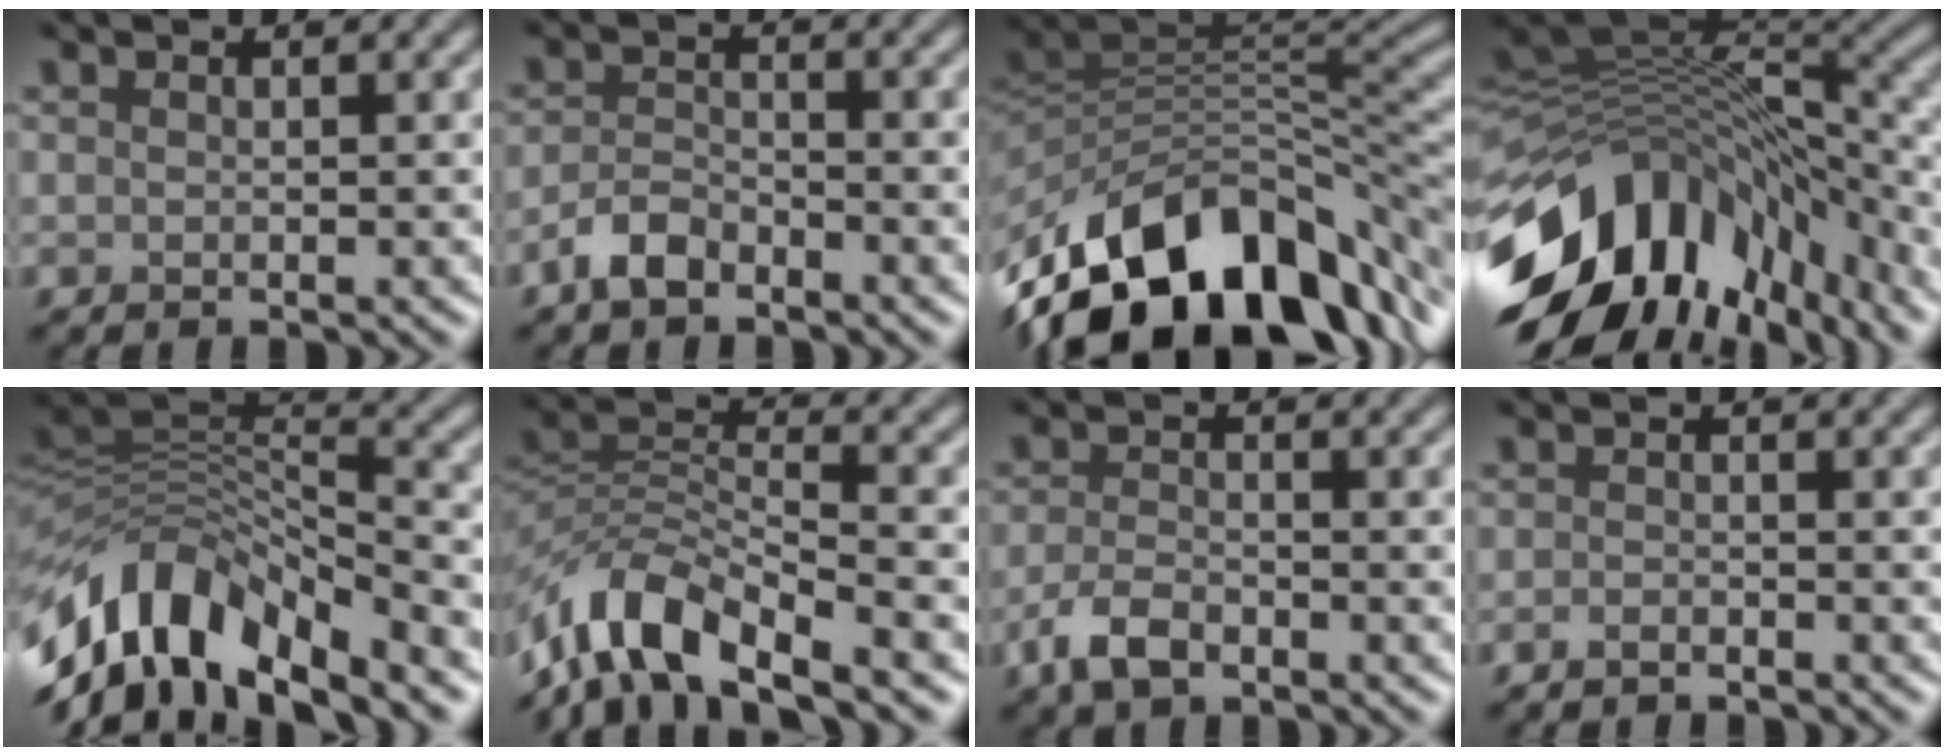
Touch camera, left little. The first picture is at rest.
{"total": 2.5, "force": [-1.9, 1.1, 1.2], "torque": [-0.027, 0.005, -0.043]}
{"total": 15.5, "force": [-7.7, 8.2, 10.6], "torque": [-0.196, 0.006, -0.131]}
{"total": 13.7, "force": [-6.4, 8.2, 8.9], "torque": [-0.179, 0.007, -0.105]}
{"total": 11.1, "force": [-5.7, 5.3, 7.9], "torque": [-0.143, 0.019, -0.116]}
{"total": 8.8, "force": [-6.5, 3.0, 5.1], "torque": [-0.088, -0.001, -0.137]}
{"total": 3.1, "force": [-2.0, 1.4, 2.0], "torque": [-0.044, -0.002, -0.045]}
{"total": 1.0, "force": [-0.8, 0.2, 0.5], "torque": [-0.008, 0.000, -0.016]}